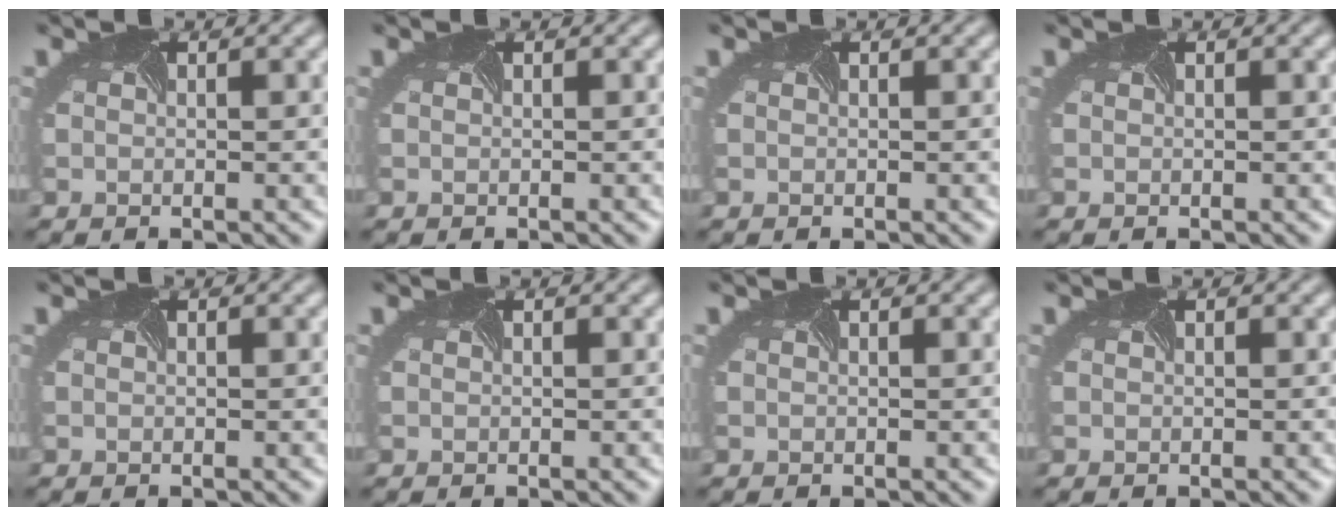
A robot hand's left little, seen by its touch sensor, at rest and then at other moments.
{"total": 0.0}
{"total": 0.0}
{"total": 0.0}
{"total": 0.0}
{"total": 0.0}
{"total": 0.0}
{"total": 0.0}